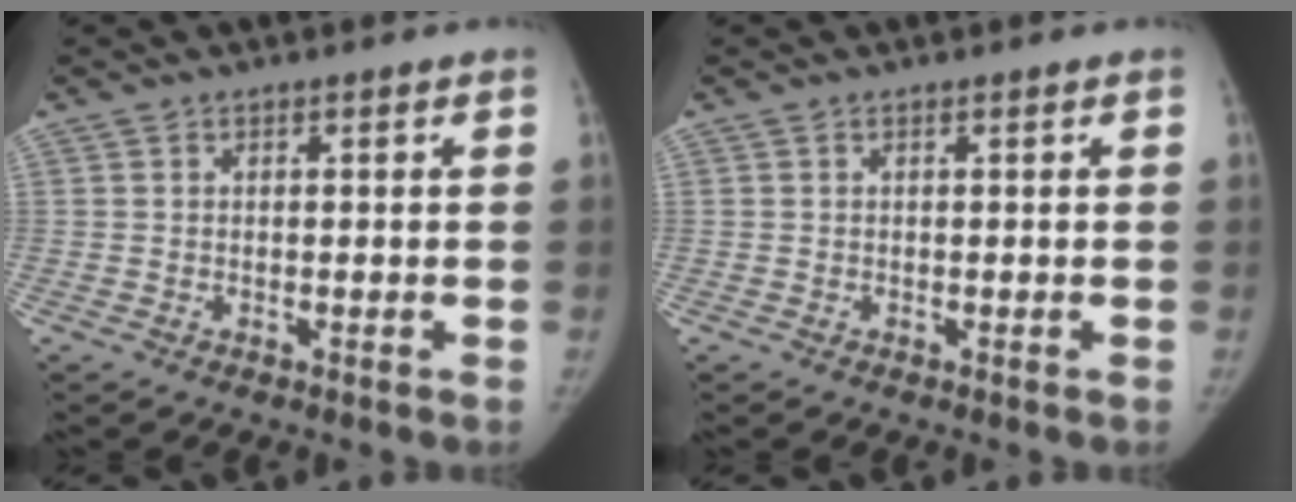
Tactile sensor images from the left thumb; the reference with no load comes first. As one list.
[{"total": 0.0}]